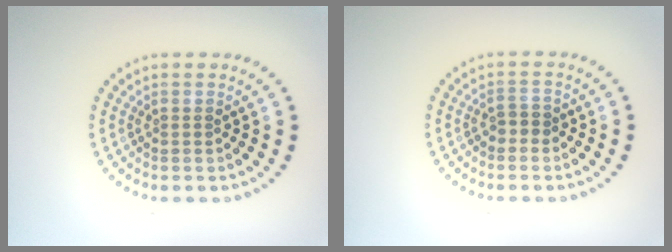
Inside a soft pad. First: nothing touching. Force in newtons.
{"total": 1.1, "press": 1.0, "slide": 0.5}